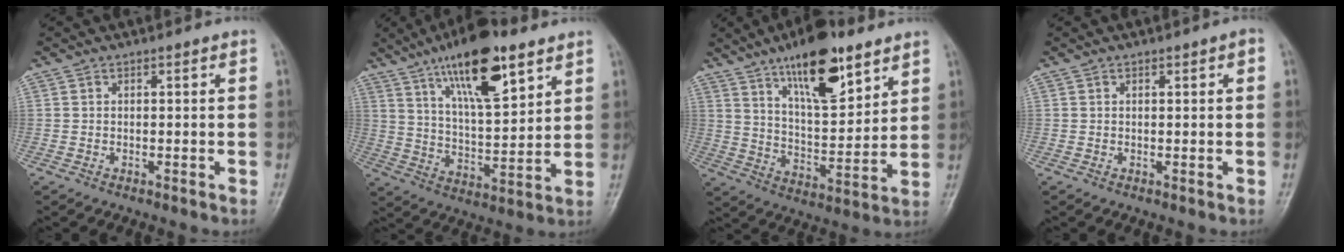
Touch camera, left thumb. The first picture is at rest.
{"total": 17.8, "force": [10.4, 5.9, 13.2], "torque": [-0.193, -0.045, 0.180]}
{"total": 17.1, "force": [10.6, 6.2, 11.9], "torque": [-0.157, -0.058, 0.180]}
{"total": 1.3, "force": [0.4, 0.7, 1.1], "torque": [-0.014, 0.007, 0.006]}